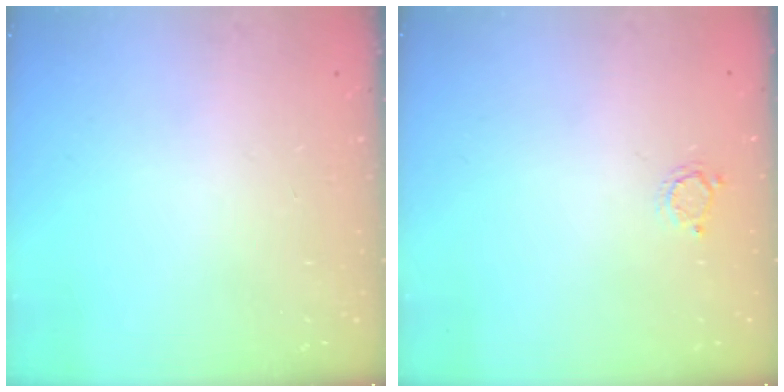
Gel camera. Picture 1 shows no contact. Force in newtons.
{"total": 2.6, "press": 2.6, "slide": 0.4}